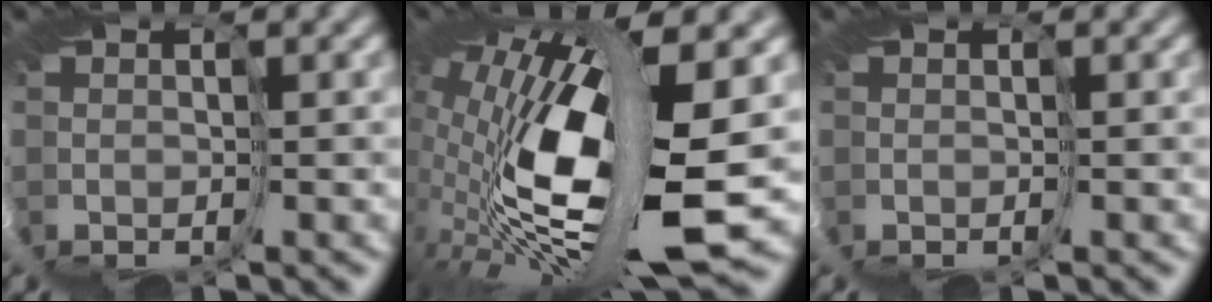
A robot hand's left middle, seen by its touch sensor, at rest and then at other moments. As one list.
[{"total": 13.6, "force": [2.5, 3.7, 12.9], "torque": [-0.259, -0.047, 0.060]}, {"total": 0.0}]